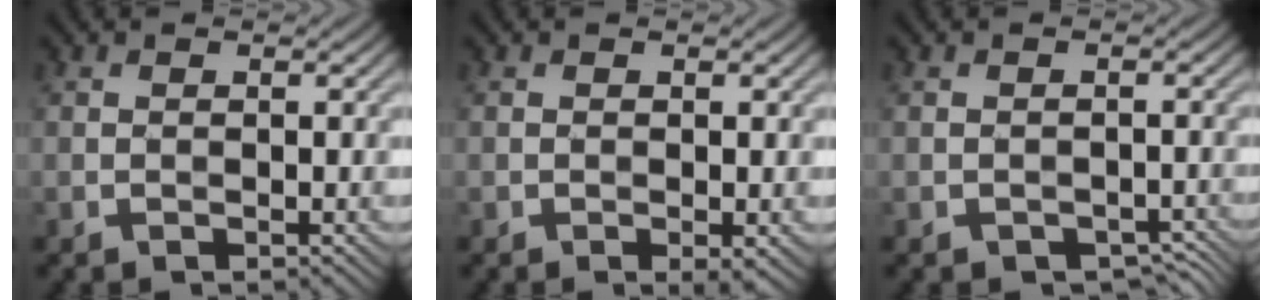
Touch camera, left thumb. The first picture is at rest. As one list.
[{"total": 1.0, "force": [-0.1, 0.3, 0.9], "torque": [-0.014, -0.003, -0.001]}, {"total": 1.4, "force": [-1.2, 0.7, 0.5], "torque": [-0.014, -0.008, -0.015]}]